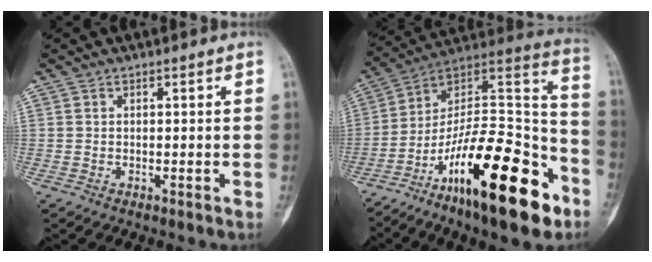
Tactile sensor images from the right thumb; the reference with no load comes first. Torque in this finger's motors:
{"motor_torque": [2.32, 2.69, 1.75, -1.03, 0.17]}